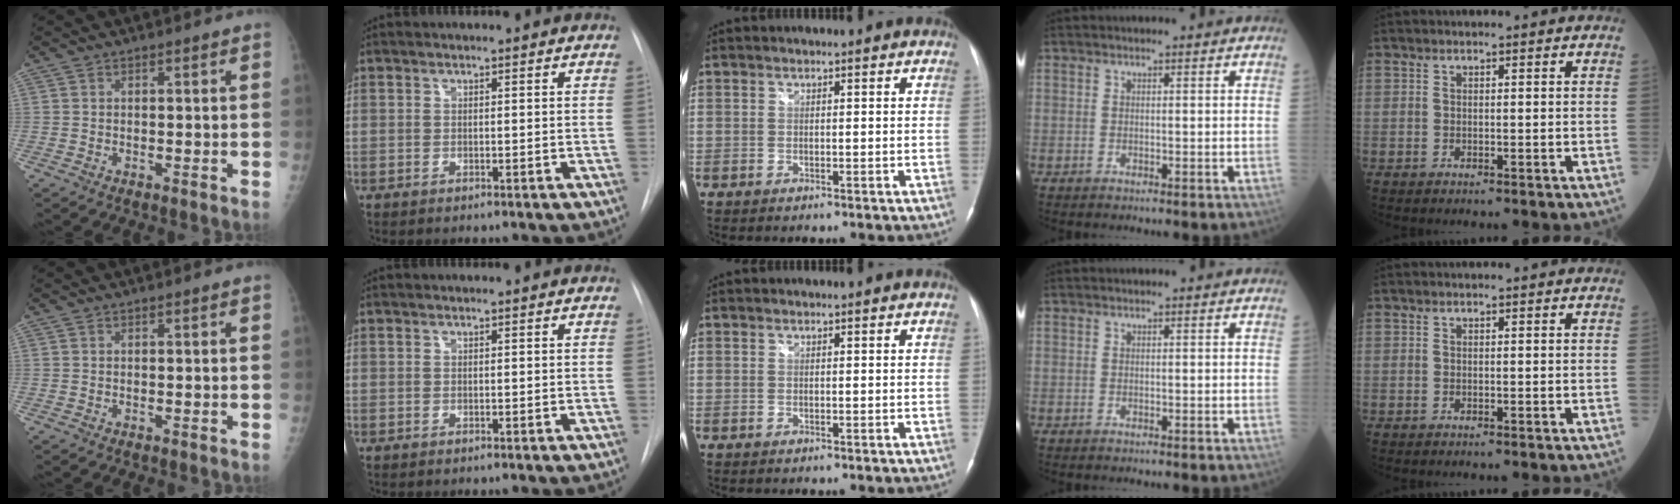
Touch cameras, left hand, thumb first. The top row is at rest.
{}